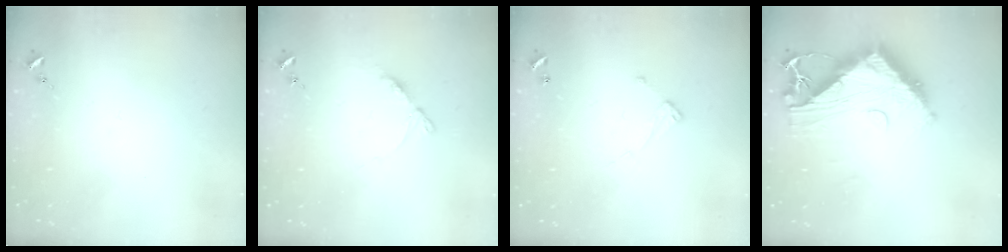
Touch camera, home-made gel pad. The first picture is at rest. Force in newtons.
{"total": 6.9, "press": 6.8, "slide": 0.7}
{"total": 6.9, "press": 6.9, "slide": 0.3}
{"total": 14.5, "press": 14.4, "slide": 1.6}